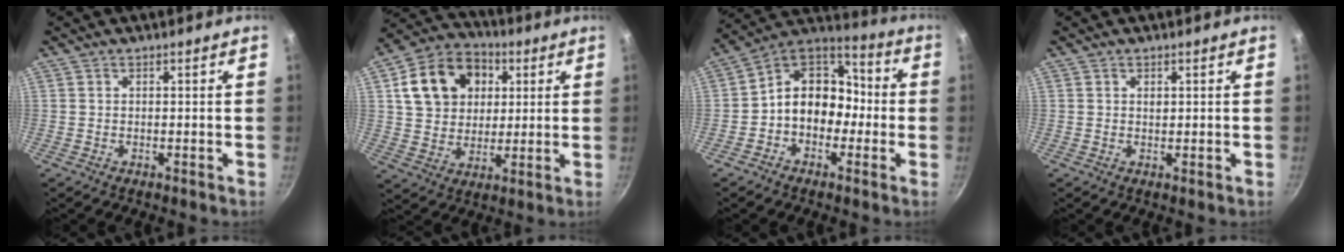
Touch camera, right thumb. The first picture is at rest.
{"total": 16.4, "force": [4.7, 12.9, 8.9], "torque": [-0.133, 0.013, 0.075]}
{"total": 12.8, "force": [-2.2, 10.1, 7.6], "torque": [-0.070, 0.056, -0.061]}
{"total": 0.8, "force": [0.4, 0.5, 0.5], "torque": [-0.006, -0.001, 0.005]}